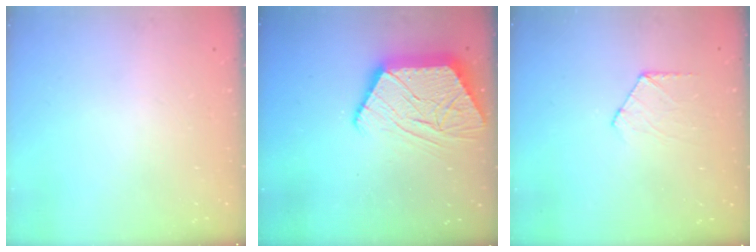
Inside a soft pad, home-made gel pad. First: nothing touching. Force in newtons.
{"total": 15.1, "press": 15.1, "slide": 1.0}
{"total": 5.2, "press": 5.2, "slide": 0.5}